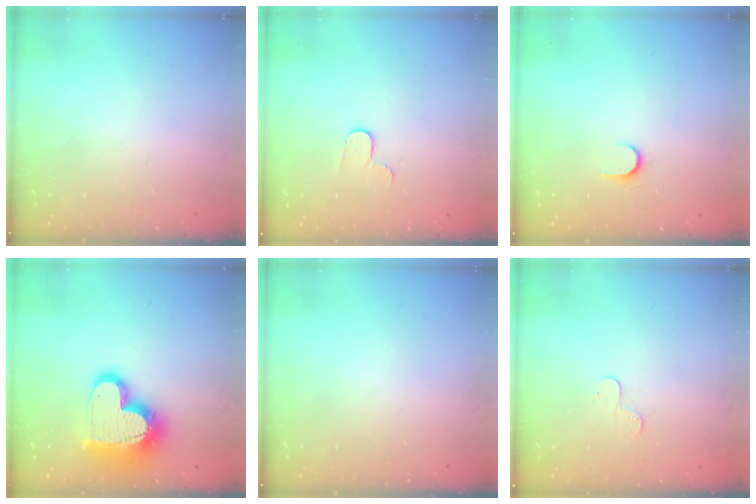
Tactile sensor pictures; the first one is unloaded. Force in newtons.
{"total": 4.6, "press": 4.6, "slide": 0.4}
{"total": 4.4, "press": 4.4, "slide": 0.5}
{"total": 19.0, "press": 18.9, "slide": 1.3}
{"total": 0.0}
{"total": 3.8, "press": 3.7, "slide": 0.4}